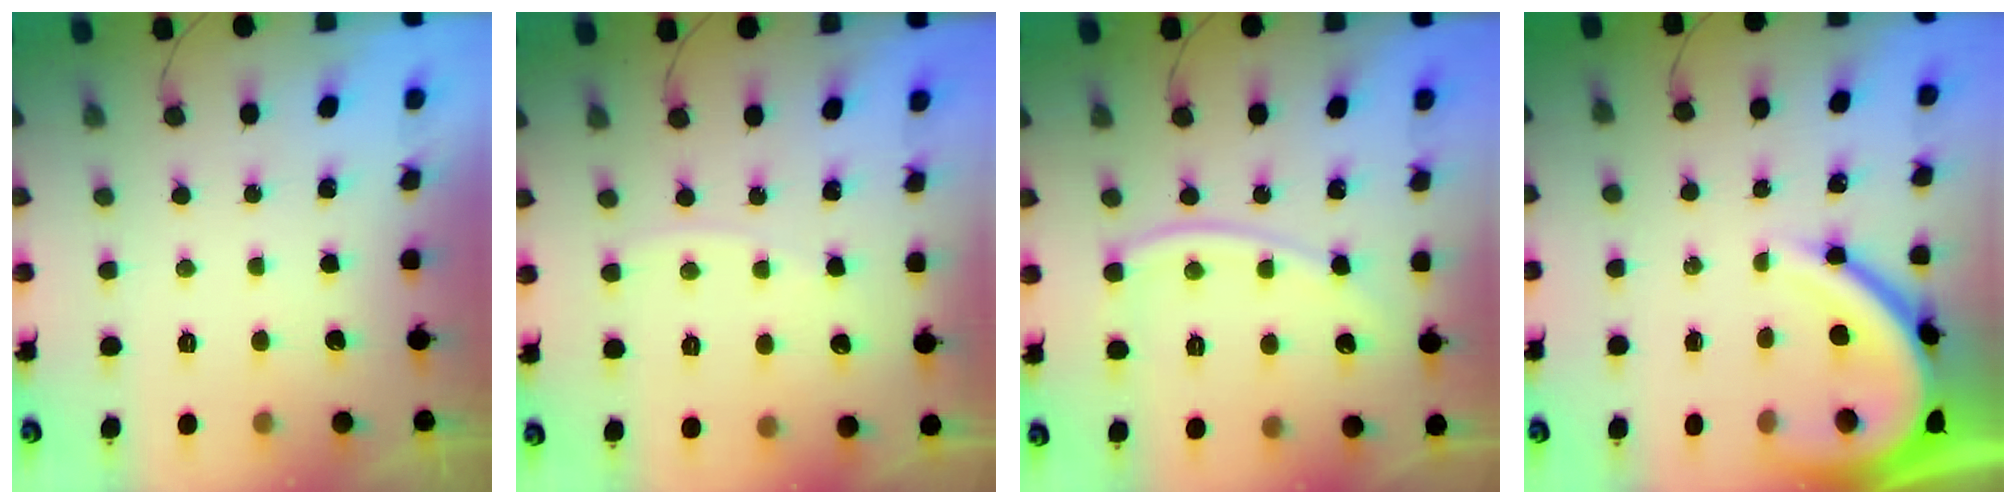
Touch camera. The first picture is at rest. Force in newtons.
{"total": 2.6, "press": 2.6, "slide": 0.3}
{"total": 10.7, "press": 10.6, "slide": 1.3}
{"total": 12.9, "press": 12.8, "slide": 1.6}